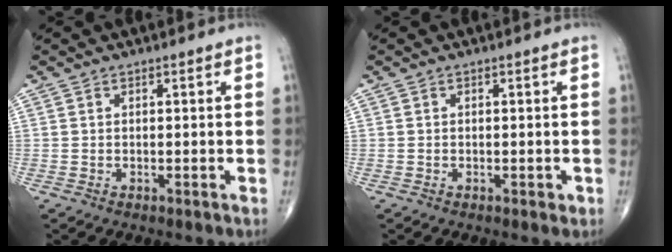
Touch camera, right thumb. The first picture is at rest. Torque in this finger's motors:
{"motor_torque": [-0.11, 0.17, -0.11, -0.08, -0.03]}